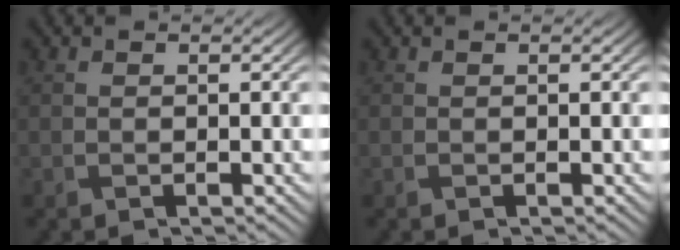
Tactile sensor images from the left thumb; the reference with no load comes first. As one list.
[{"total": 0.0}]